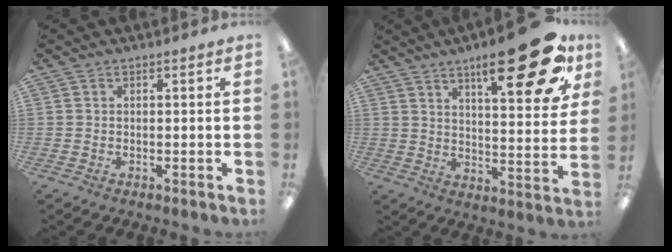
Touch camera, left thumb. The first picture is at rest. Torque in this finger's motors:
{"motor_torque": [0.24, 0.73, 1.29, -1.48, 0.35]}